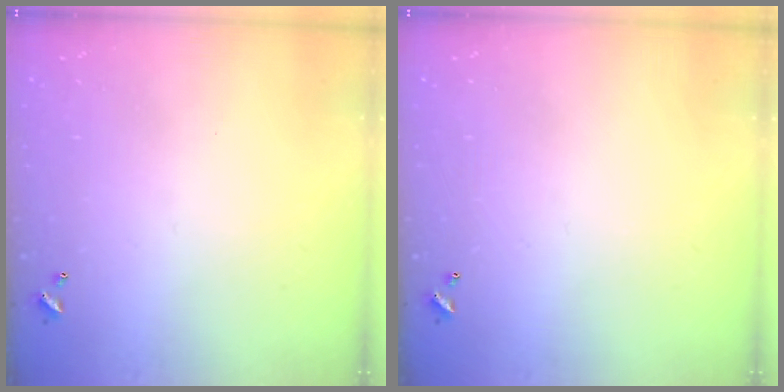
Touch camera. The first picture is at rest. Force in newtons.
{"total": 0.0}